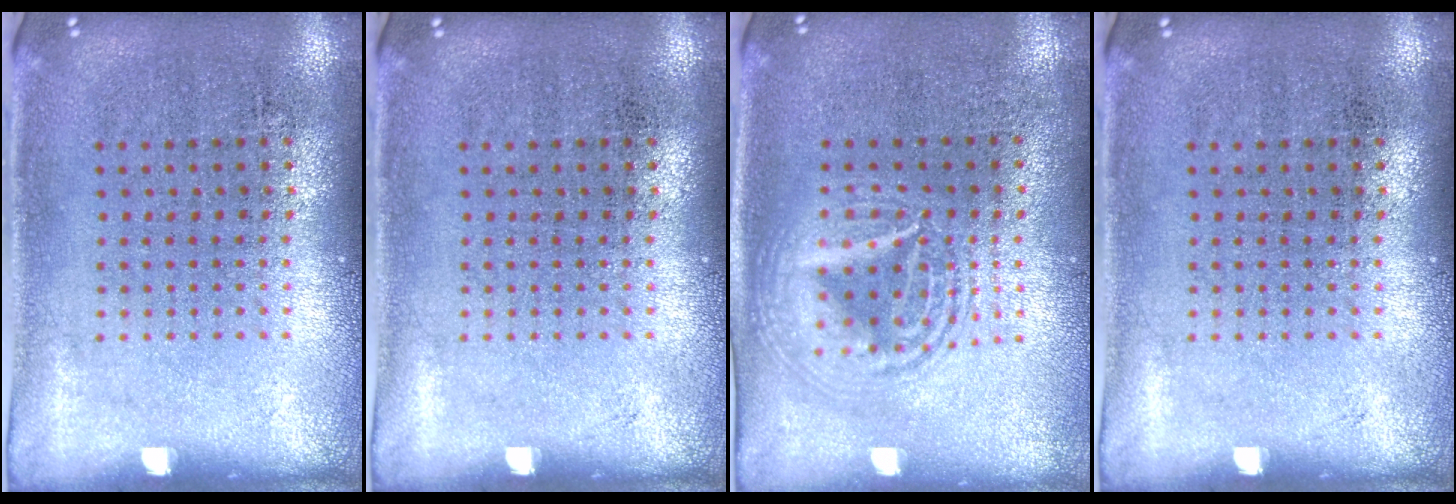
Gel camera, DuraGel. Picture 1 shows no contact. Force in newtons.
{"total": 0.0}
{"total": 2.6, "press": 2.6, "slide": 0.3}
{"total": 0.0}